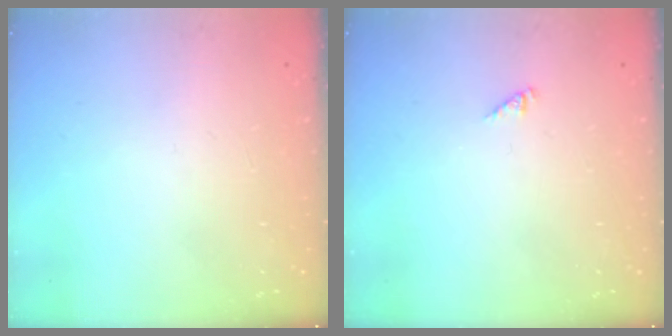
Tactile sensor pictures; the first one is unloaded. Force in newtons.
{"total": 0.0}